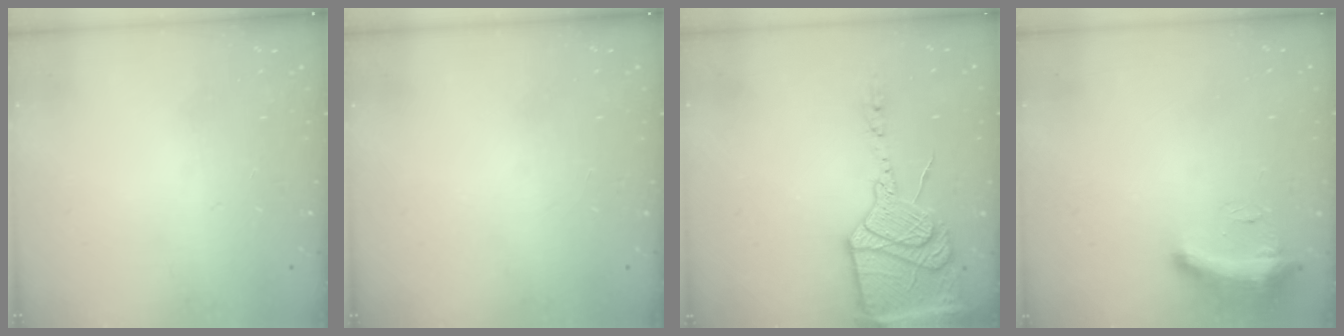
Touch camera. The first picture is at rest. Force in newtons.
{"total": 0.0}
{"total": 24.1, "press": 21.5, "slide": 10.8}
{"total": 8.8, "press": 8.7, "slide": 0.8}